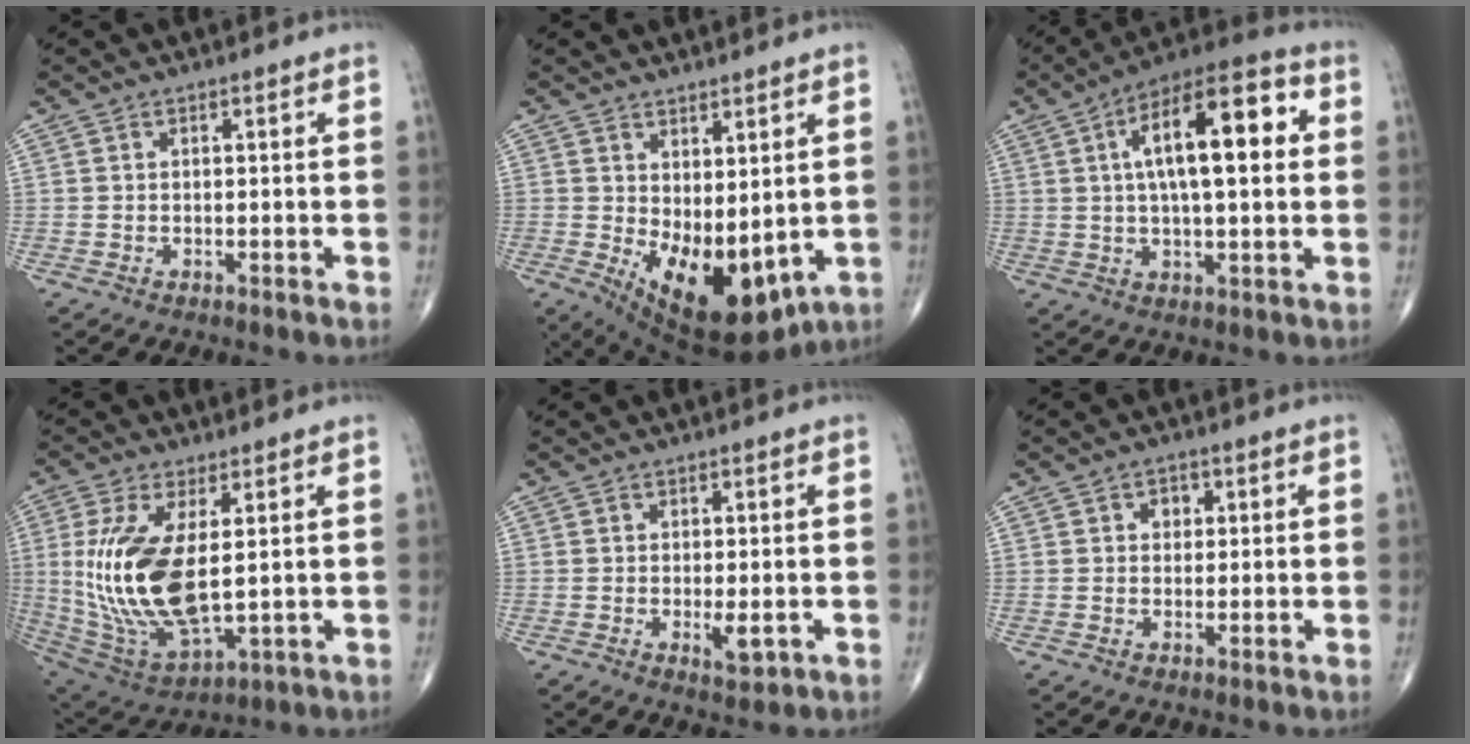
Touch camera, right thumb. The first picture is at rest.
{"total": 14.3, "force": [-1.3, 7.2, 12.3], "torque": [-0.177, -0.027, 0.009]}
{"total": 18.0, "force": [3.6, 6.7, 16.3], "torque": [-0.241, 0.022, 0.047]}
{"total": 18.2, "force": [1.5, 7.9, 16.4], "torque": [-0.344, -0.022, 0.046]}
{"total": 3.0, "force": [-0.7, 1.1, 2.6], "torque": [-0.039, -0.007, -0.007]}
{"total": 2.4, "force": [0.7, 2.0, 1.2], "torque": [-0.003, 0.001, 0.006]}